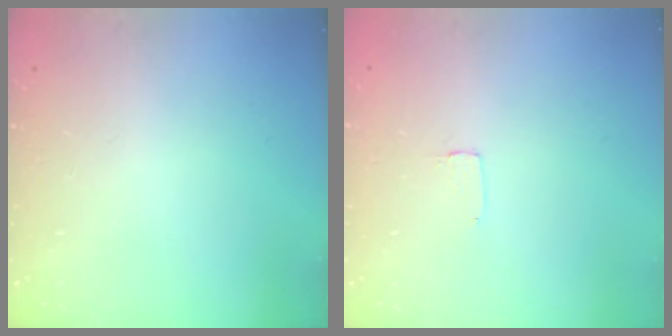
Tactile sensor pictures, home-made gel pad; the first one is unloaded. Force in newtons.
{"total": 1.7, "press": 1.7, "slide": 0.1}